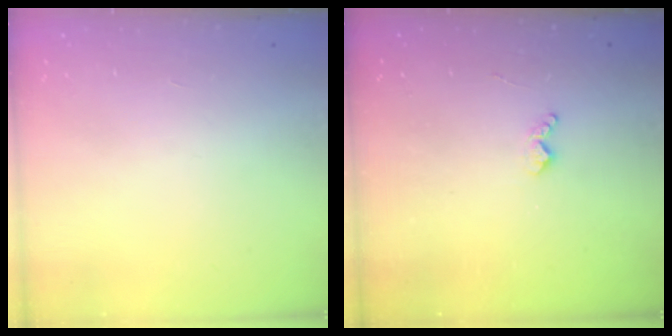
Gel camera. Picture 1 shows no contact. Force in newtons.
{"total": 4.2, "press": 4.2, "slide": 0.5}